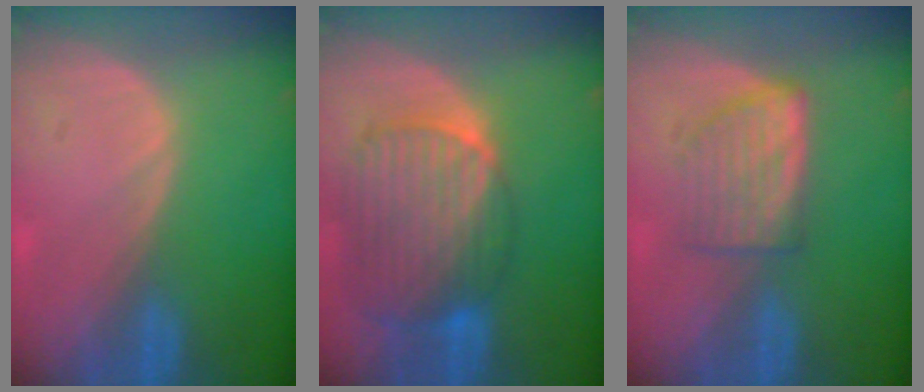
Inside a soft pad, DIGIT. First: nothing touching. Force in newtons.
{"total": 10.7, "press": 9.2, "slide": 5.4}
{"total": 5.9, "press": 5.4, "slide": 2.4}